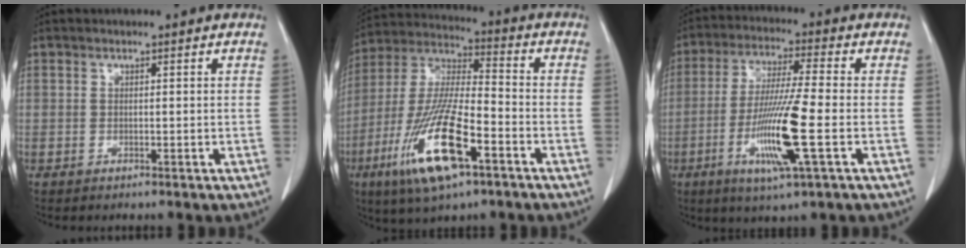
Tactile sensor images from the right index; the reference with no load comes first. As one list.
[{"total": 16.9, "force": [-7.7, 3.6, 14.6], "torque": [-0.308, -0.021, -0.136]}, {"total": 12.4, "force": [-3.6, -0.2, 11.9], "torque": [-0.236, -0.019, -0.071]}]